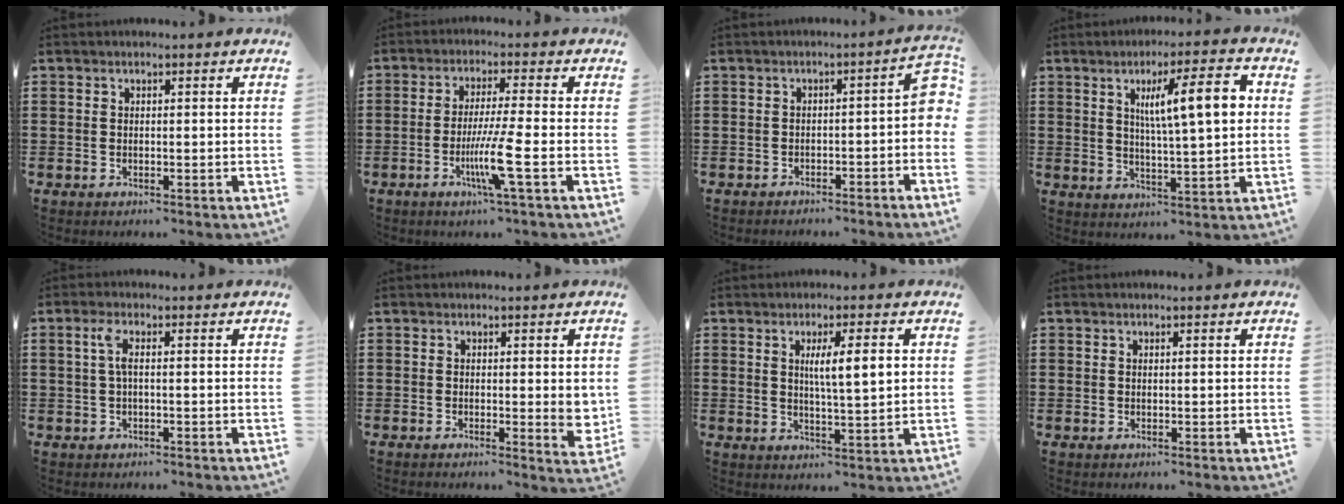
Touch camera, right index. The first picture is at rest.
{"total": 8.0, "force": [-2.8, -0.4, 7.5], "torque": [-0.146, -0.021, -0.054]}
{"total": 3.0, "force": [-1.8, 0.7, 2.3], "torque": [-0.038, 0.006, -0.036]}
{"total": 10.3, "force": [2.8, 1.9, 9.7], "torque": [-0.173, 0.001, 0.041]}
{"total": 2.8, "force": [0.2, 0.6, 2.7], "torque": [-0.062, 0.002, -0.002]}
{"total": 3.3, "force": [0.0, 1.0, 3.1], "torque": [-0.038, -0.005, -0.003]}
{"total": 5.8, "force": [1.3, 1.0, 5.5], "torque": [-0.099, 0.001, 0.017]}
{"total": 0.5, "force": [0.3, 0.5, 0.0], "torque": [-0.001, 0.004, 0.006]}